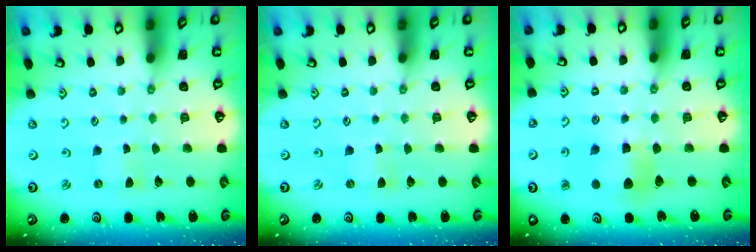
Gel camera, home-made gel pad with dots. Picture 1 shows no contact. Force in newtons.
{"total": 0.0}
{"total": 7.8, "press": 7.8, "slide": 0.5}